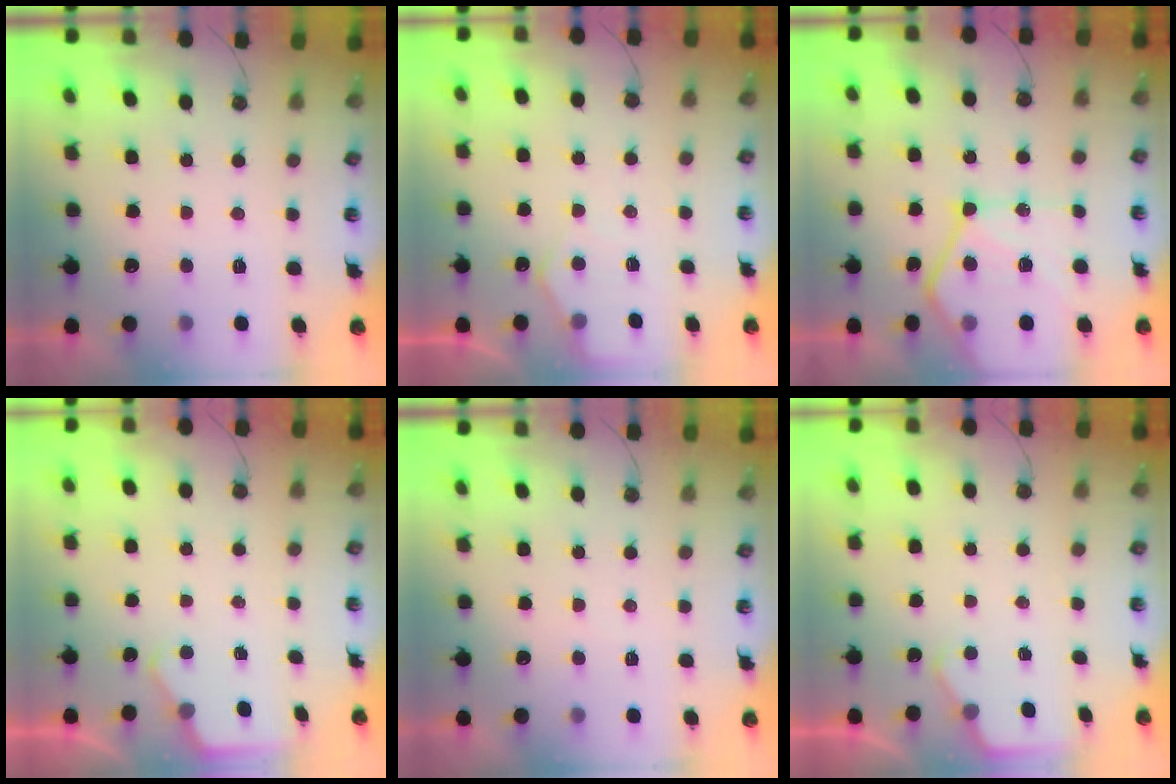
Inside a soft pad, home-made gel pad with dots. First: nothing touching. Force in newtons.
{"total": 5.1, "press": 5.0, "slide": 0.7}
{"total": 18.8, "press": 18.7, "slide": 2.2}
{"total": 2.8, "press": 2.8, "slide": 0.5}
{"total": 3.5, "press": 3.5, "slide": 0.4}
{"total": 3.0, "press": 3.0, "slide": 0.4}